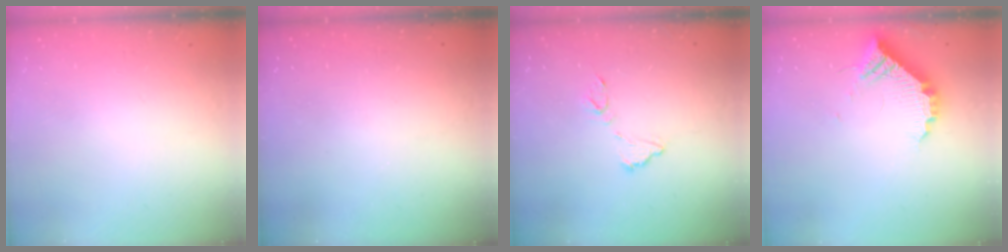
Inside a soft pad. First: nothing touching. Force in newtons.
{"total": 3.2, "press": 3.2, "slide": 0.1}
{"total": 8.8, "press": 8.8, "slide": 0.6}
{"total": 11.5, "press": 11.4, "slide": 0.8}